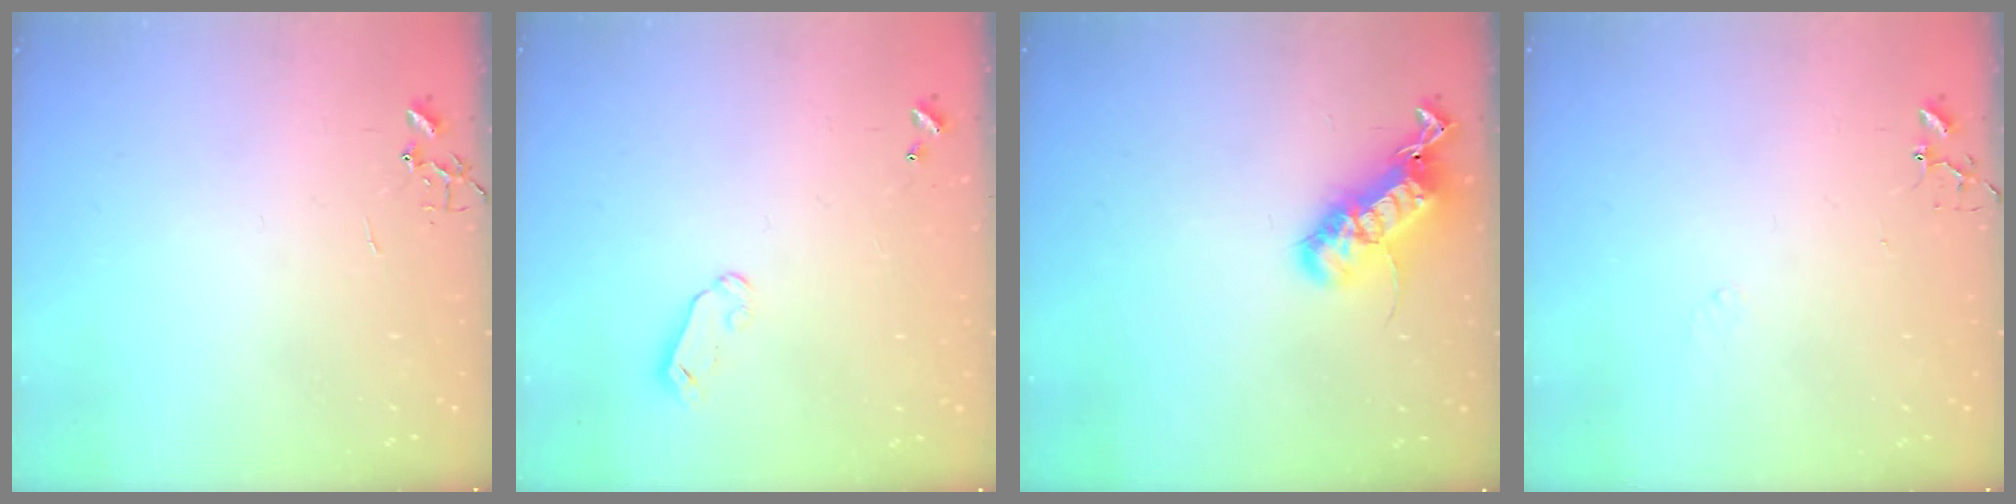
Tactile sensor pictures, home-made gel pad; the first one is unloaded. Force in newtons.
{"total": 3.9, "press": 3.9, "slide": 0.4}
{"total": 20.4, "press": 20.4, "slide": 0.4}
{"total": 5.2, "press": 5.2, "slide": 0.5}